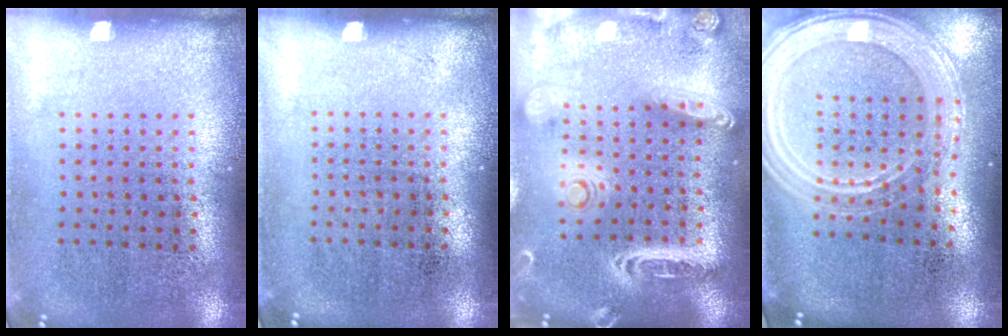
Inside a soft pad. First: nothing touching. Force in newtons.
{"total": 0.0}
{"total": 2.8, "press": 2.4, "slide": 1.4}
{"total": 2.3, "press": 2.0, "slide": 1.1}